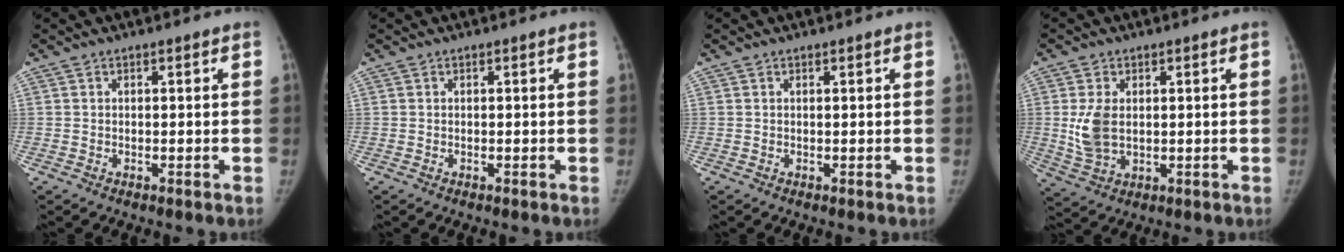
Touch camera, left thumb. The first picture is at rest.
{"total": 0.0}
{"total": 0.0}
{"total": 6.9, "force": [0.7, 4.5, 5.2], "torque": [-0.101, -0.005, 0.024]}